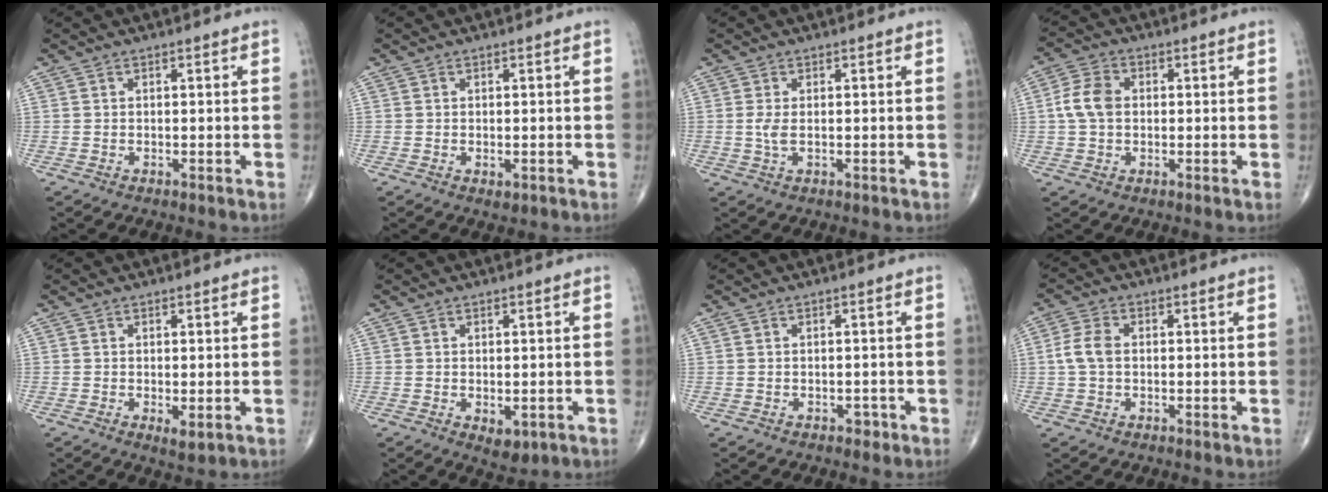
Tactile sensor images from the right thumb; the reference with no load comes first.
{"total": 1.2, "force": [-0.3, 0.7, 0.9], "torque": [-0.010, -0.003, -0.001]}
{"total": 2.3, "force": [0.0, 0.9, 2.1], "torque": [-0.053, -0.004, 0.000]}
{"total": 6.0, "force": [0.3, 4.3, 4.2], "torque": [-0.085, 0.012, -0.001]}
{"total": 2.3, "force": [-0.5, 0.8, 2.1], "torque": [-0.034, -0.009, -0.005]}
{"total": 3.5, "force": [-0.8, 2.0, 2.7], "torque": [-0.028, -0.002, -0.001]}
{"total": 1.2, "force": [-0.7, 0.8, 0.5], "torque": [0.002, 0.006, -0.011]}
{"total": 4.5, "force": [0.1, 2.9, 3.4], "torque": [-0.079, 0.011, -0.004]}